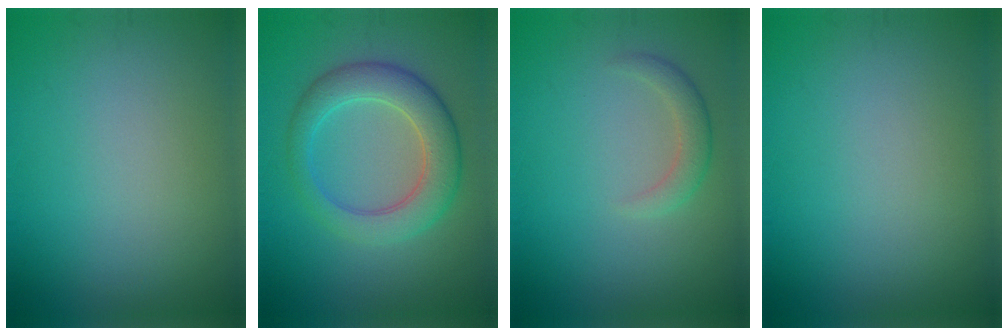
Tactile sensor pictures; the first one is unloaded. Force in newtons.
{"total": 5.6, "press": 5.6, "slide": 0.3}
{"total": 2.0, "press": 2.0, "slide": 0.1}
{"total": 0.0}